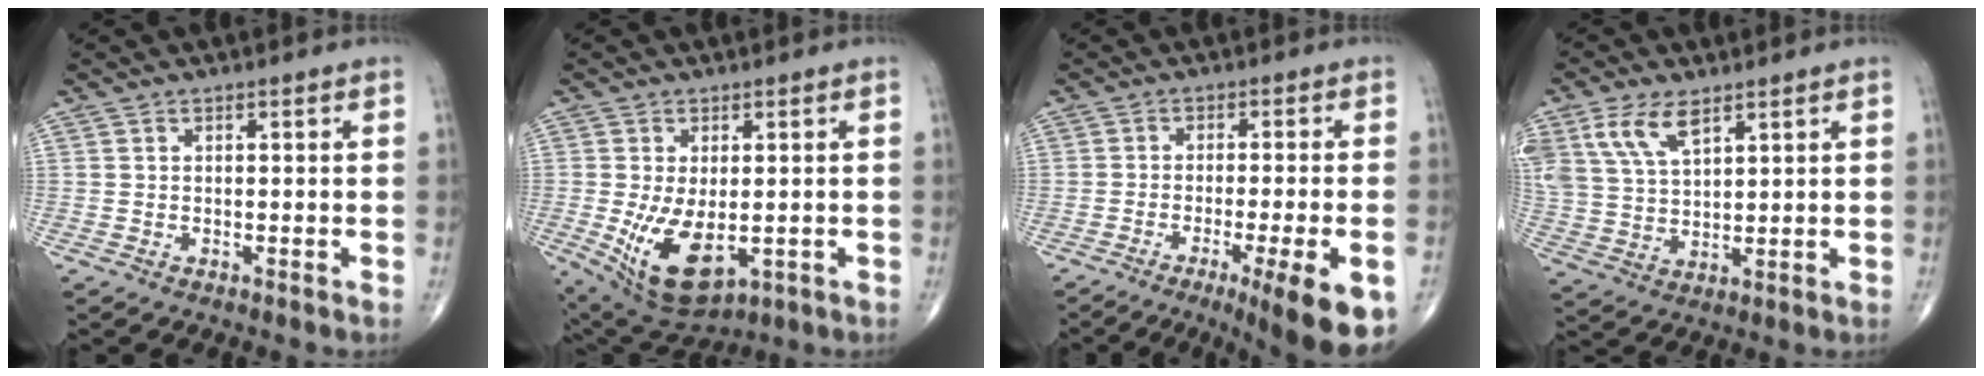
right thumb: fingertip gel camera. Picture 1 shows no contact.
{"total": 11.8, "force": [-2.2, 6.2, 9.8], "torque": [-0.167, -0.019, -0.015]}
{"total": 14.2, "force": [-7.4, 2.0, 12.0], "torque": [-0.123, -0.001, -0.107]}
{"total": 9.2, "force": [5.2, 4.5, 6.1], "torque": [-0.124, -0.011, 0.110]}